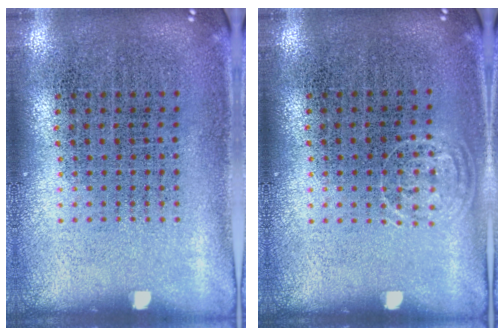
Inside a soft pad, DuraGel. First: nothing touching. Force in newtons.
{"total": 0.7, "press": 0.6, "slide": 0.4}